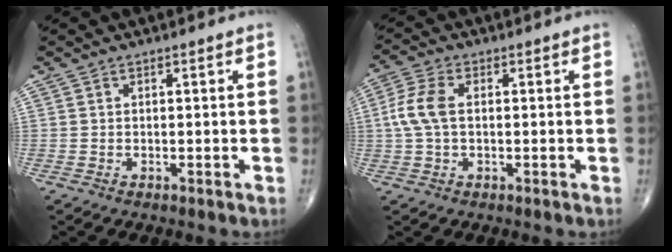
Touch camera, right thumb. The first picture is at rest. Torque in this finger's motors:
{"motor_torque": [0.01, 0.05, 0.12, -0.11, 0.09]}